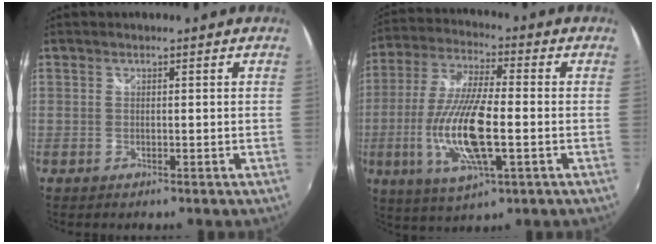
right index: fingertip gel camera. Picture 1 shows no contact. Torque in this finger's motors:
{"motor_torque": [2.14, 0.00, 1.05, 0.21]}